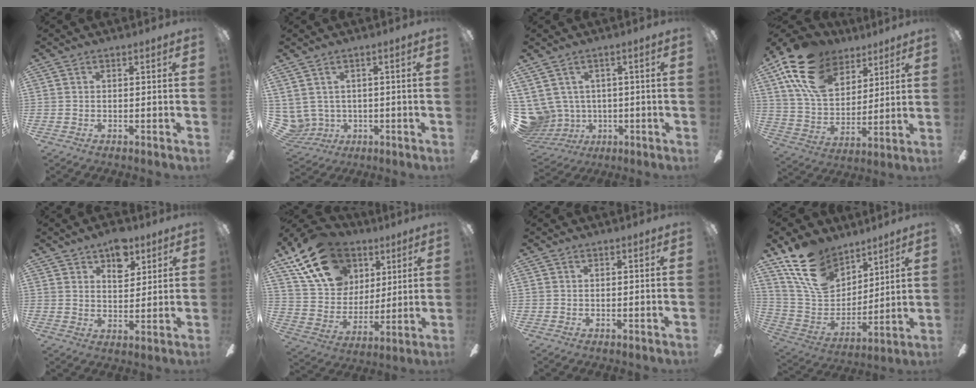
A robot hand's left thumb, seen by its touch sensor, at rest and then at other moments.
{"total": 4.6, "force": [1.6, 4.2, 0.9], "torque": [-0.056, -0.013, 0.031]}
{"total": 7.6, "force": [1.8, 7.2, 1.4], "torque": [-0.096, -0.022, 0.039]}
{"total": 18.8, "force": [10.9, 11.7, 10.0], "torque": [-0.194, -0.040, 0.204]}
{"total": 8.3, "force": [5.3, 4.9, 4.1], "torque": [-0.045, -0.017, 0.092]}
{"total": 20.6, "force": [11.6, 14.4, 8.9], "torque": [-0.167, -0.041, 0.221]}
{"total": 0.0}
{"total": 18.0, "force": [11.9, 11.0, 7.9], "torque": [-0.160, -0.056, 0.230]}